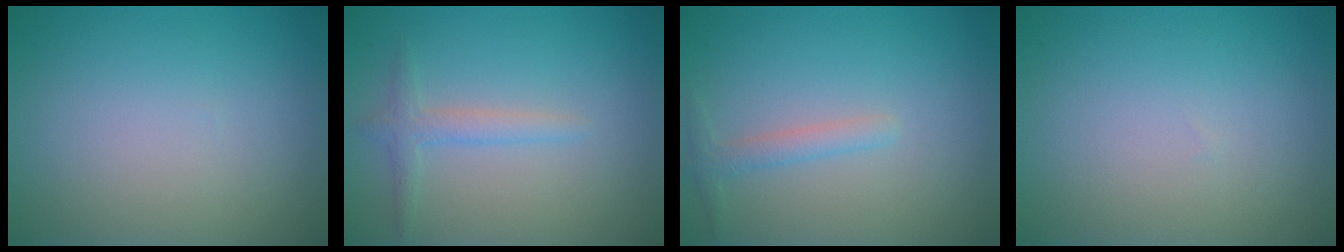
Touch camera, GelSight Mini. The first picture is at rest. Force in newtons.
{"total": 1.8, "press": 1.8, "slide": 0.1}
{"total": 1.5, "press": 1.5, "slide": 0.0}
{"total": 0.0}